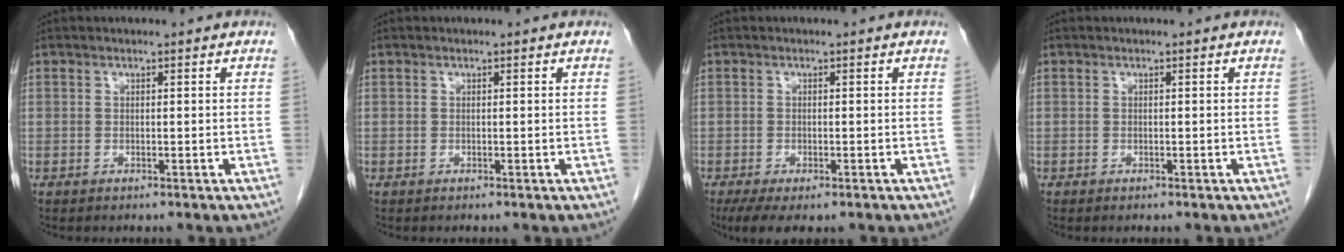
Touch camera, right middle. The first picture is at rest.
{"total": 0.0}
{"total": 5.5, "force": [-3.7, 1.8, 3.6], "torque": [-0.058, -0.014, -0.058]}
{"total": 0.0}